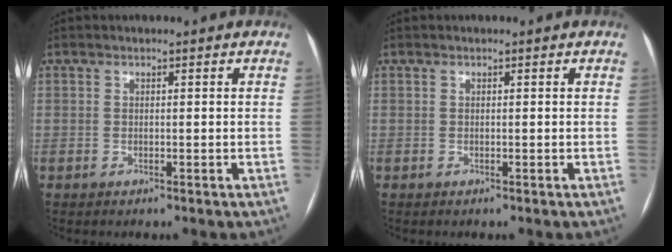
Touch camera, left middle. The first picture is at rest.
{"total": 0.0}